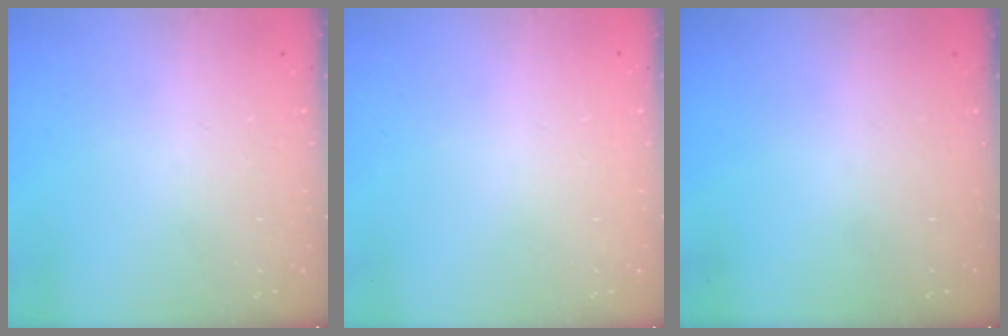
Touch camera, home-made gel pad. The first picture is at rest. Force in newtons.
{"total": 2.5, "press": 2.5, "slide": 0.2}
{"total": 0.0}